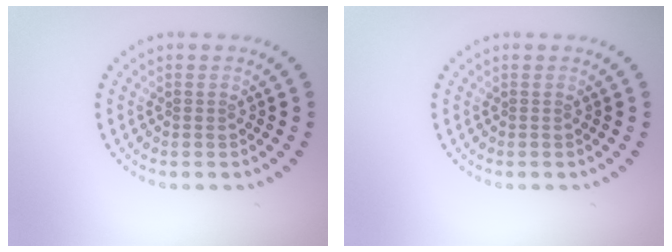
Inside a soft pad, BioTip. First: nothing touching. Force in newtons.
{"total": 0.0}